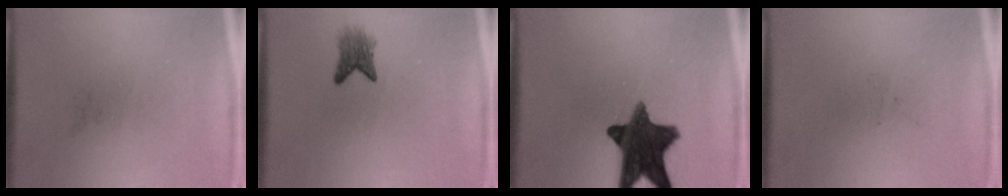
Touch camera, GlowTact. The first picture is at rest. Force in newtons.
{"total": 2.9}
{"total": 14.0}
{"total": 0.0}